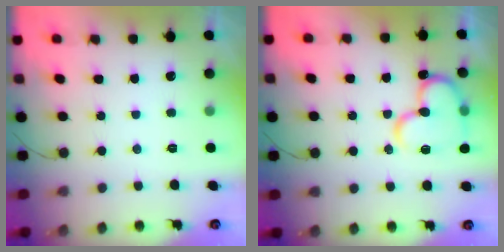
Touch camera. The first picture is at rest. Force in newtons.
{"total": 17.3, "press": 17.2, "slide": 1.6}